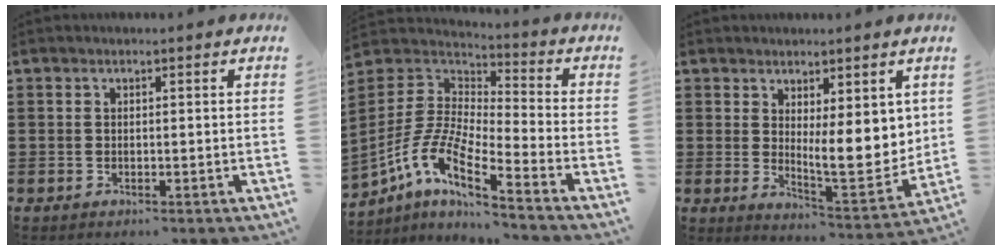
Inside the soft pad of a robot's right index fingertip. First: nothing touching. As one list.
[{"total": 8.3, "force": [-6.3, 1.4, 5.3], "torque": [-0.140, -0.022, -0.138]}, {"total": 8.1, "force": [2.6, 3.1, 7.0], "torque": [-0.091, -0.030, 0.044]}]